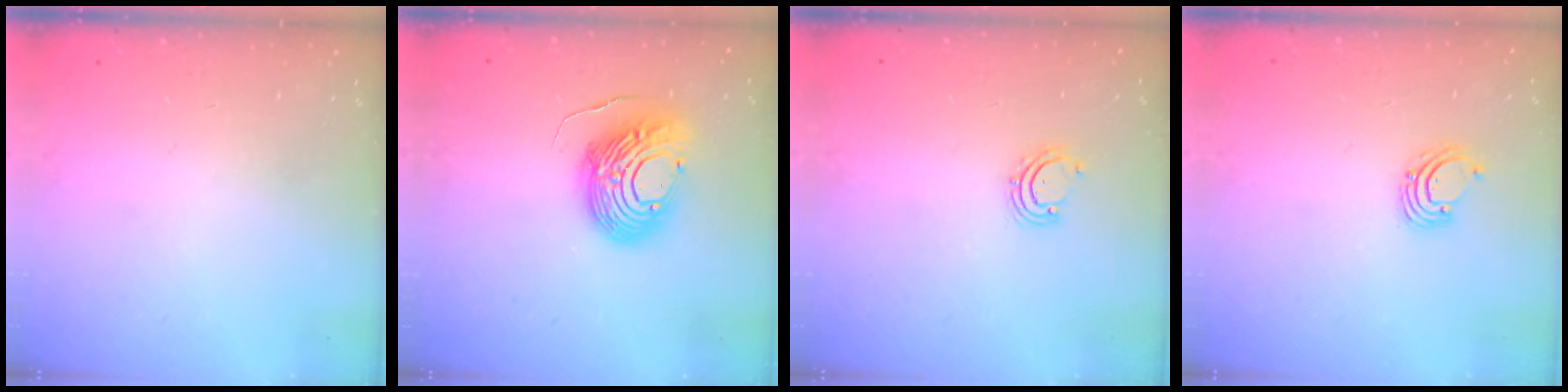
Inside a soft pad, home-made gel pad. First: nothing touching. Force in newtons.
{"total": 14.0, "press": 14.0, "slide": 1.1}
{"total": 2.9, "press": 2.9, "slide": 0.4}
{"total": 2.3, "press": 2.3, "slide": 0.2}